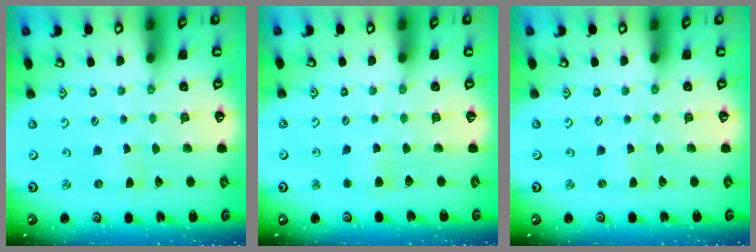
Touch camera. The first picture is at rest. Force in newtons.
{"total": 4.3, "press": 4.2, "slide": 0.7}
{"total": 0.6, "press": 0.6, "slide": 0.1}